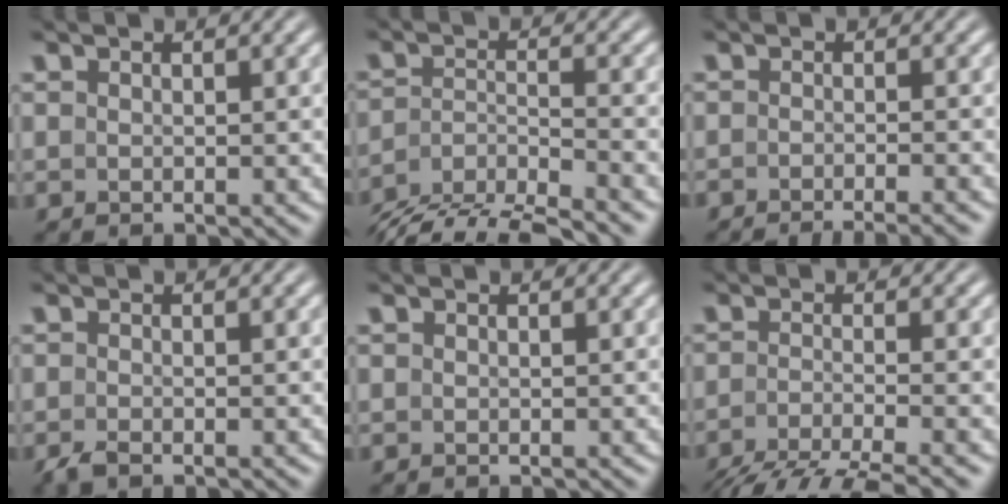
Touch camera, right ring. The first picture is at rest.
{"total": 8.4, "force": [-5.9, 4.5, 3.9], "torque": [-0.078, -0.025, -0.093]}
{"total": 5.5, "force": [-5.1, 1.0, 1.6], "torque": [-0.011, -0.003, -0.080]}
{"total": 1.2, "force": [-1.1, 0.1, 0.5], "torque": [-0.009, -0.003, -0.020]}
{"total": 0.0}
{"total": 5.2, "force": [-3.4, 1.5, 3.6], "torque": [-0.057, -0.014, -0.047]}